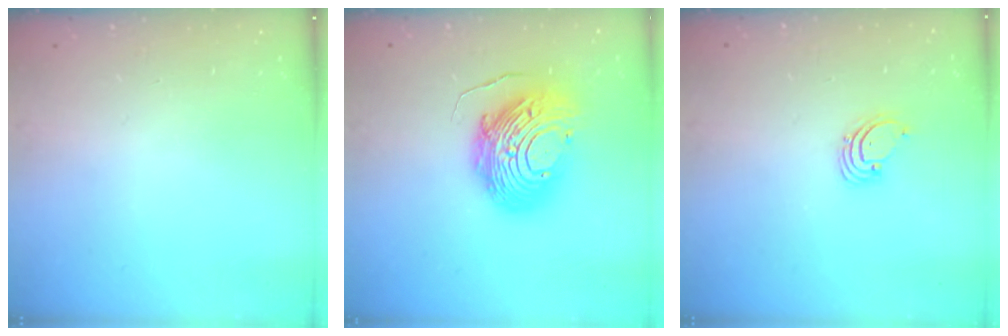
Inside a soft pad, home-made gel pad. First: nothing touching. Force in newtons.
{"total": 14.6, "press": 14.6, "slide": 1.3}
{"total": 1.5, "press": 1.5, "slide": 0.1}